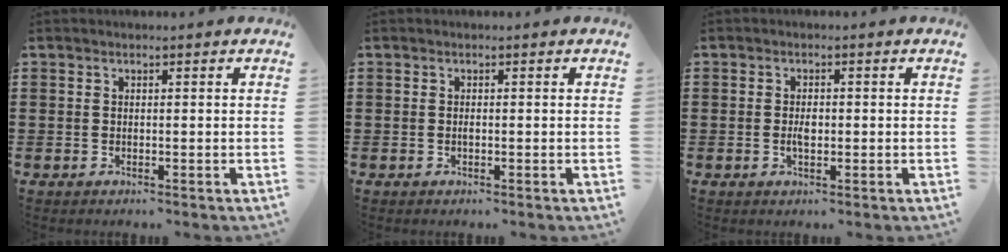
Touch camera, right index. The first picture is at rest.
{"total": 0.6, "force": [-0.1, 0.1, 0.5], "torque": [-0.012, -0.004, -0.001]}
{"total": 2.1, "force": [-0.2, 0.9, 1.9], "torque": [-0.036, 0.001, -0.003]}